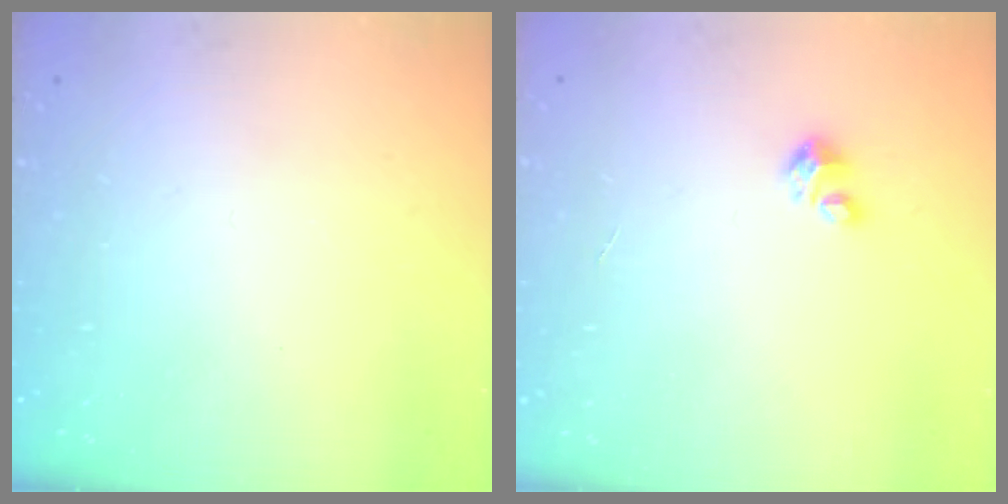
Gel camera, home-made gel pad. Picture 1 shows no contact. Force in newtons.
{"total": 1.7, "press": 1.7, "slide": 0.1}